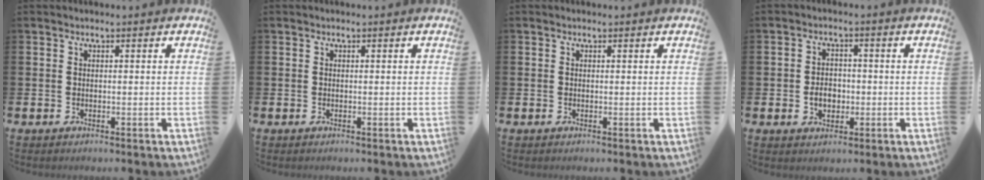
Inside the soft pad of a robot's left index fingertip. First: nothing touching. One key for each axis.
{"total": 0.0}
{"total": 0.0}
{"total": 3.4, "fx": -0.7, "fy": 2.6, "fz": 2.1, "tx": -0.028, "ty": -0.002, "tz": -0.020}